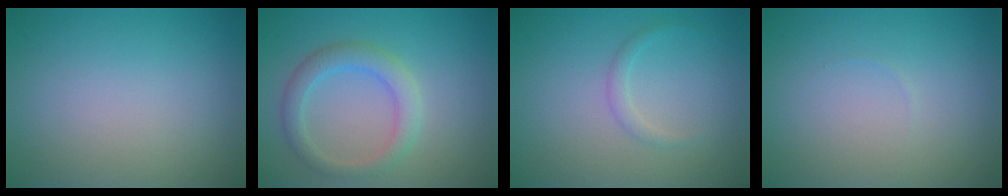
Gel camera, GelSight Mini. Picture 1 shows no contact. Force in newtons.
{"total": 3.0, "press": 3.0, "slide": 0.1}
{"total": 1.0, "press": 1.0, "slide": 0.1}
{"total": 0.0}